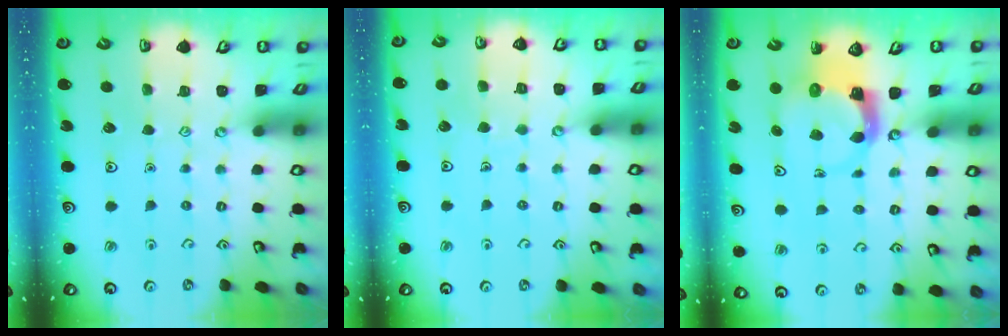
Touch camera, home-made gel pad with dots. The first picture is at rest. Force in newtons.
{"total": 4.0, "press": 3.9, "slide": 0.3}
{"total": 5.4, "press": 5.3, "slide": 1.0}